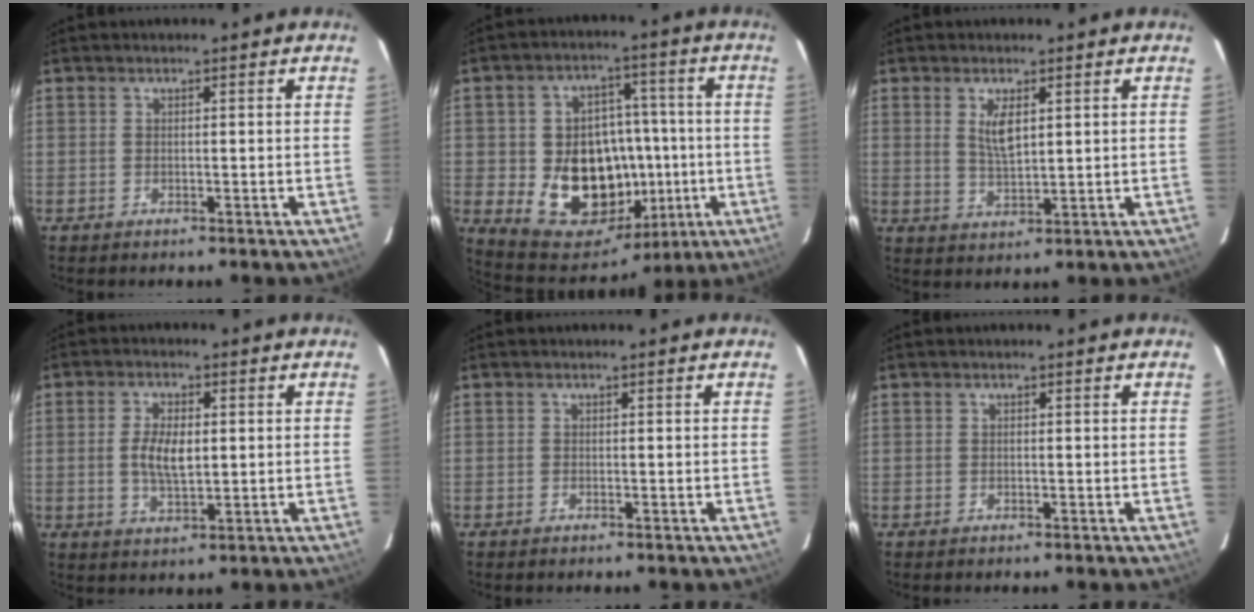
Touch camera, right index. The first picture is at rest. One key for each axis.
{"total": 18.7, "fx": -3.1, "fy": 15.0, "fz": 10.7, "tx": -0.225, "ty": 0.023, "tz": -0.018}
{"total": 4.7, "fx": 1.6, "fy": 1.7, "fz": 4.0, "tx": -0.073, "ty": -0.003, "tz": 0.034}
{"total": 6.1, "fx": 0.2, "fy": 2.8, "fz": 5.4, "tx": -0.104, "ty": 0.001, "tz": 0.007}
{"total": 0.0}
{"total": 0.0}